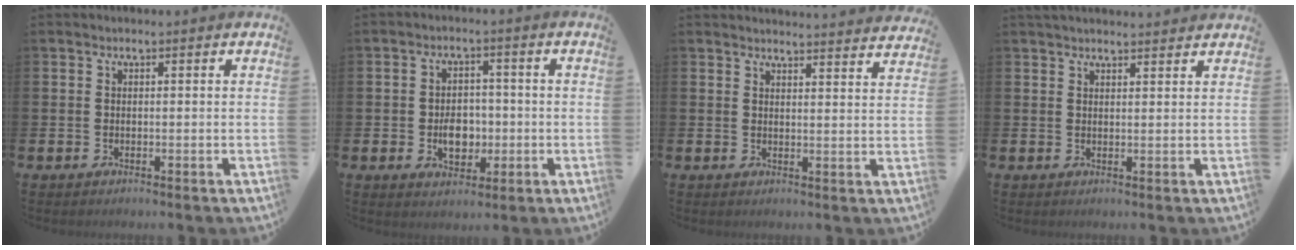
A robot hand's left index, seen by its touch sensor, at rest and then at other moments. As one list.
[{"total": 4.8, "force": [-0.8, 3.5, 3.2], "torque": [-0.046, 0.002, -0.021]}, {"total": 3.3, "force": [3.3, -0.3, -0.1], "torque": [0.006, -0.029, 0.057]}, {"total": 2.3, "force": [2.3, 0.3, 0.2], "torque": [0.002, -0.011, 0.039]}]